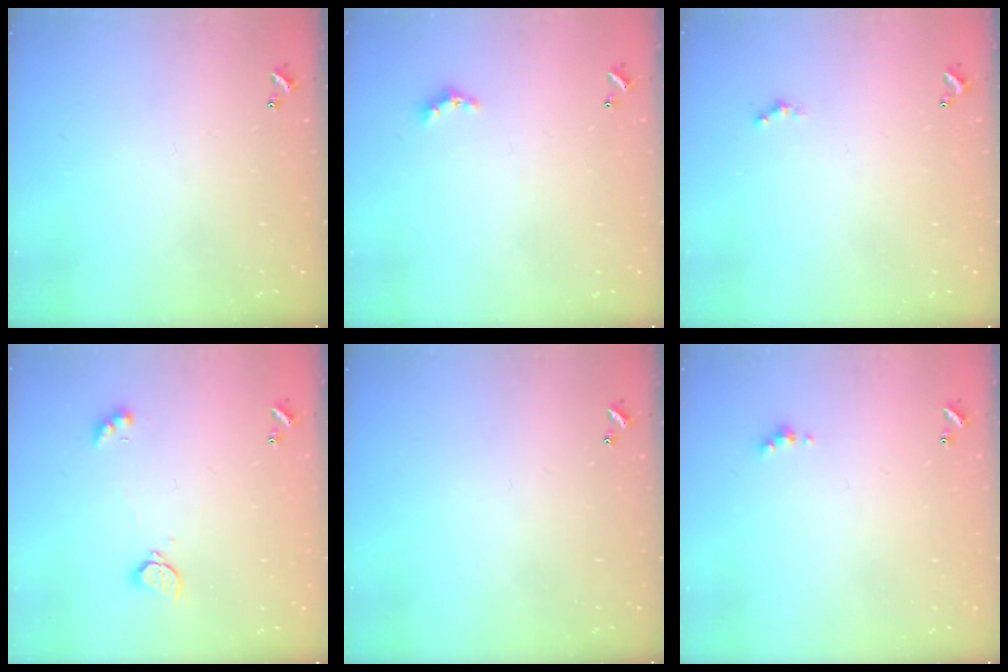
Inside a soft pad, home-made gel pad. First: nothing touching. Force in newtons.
{"total": 2.8, "press": 2.7, "slide": 0.6}
{"total": 1.6, "press": 1.5, "slide": 0.4}
{"total": 2.4, "press": 2.4, "slide": 0.6}
{"total": 0.0}
{"total": 1.0, "press": 0.9, "slide": 0.5}